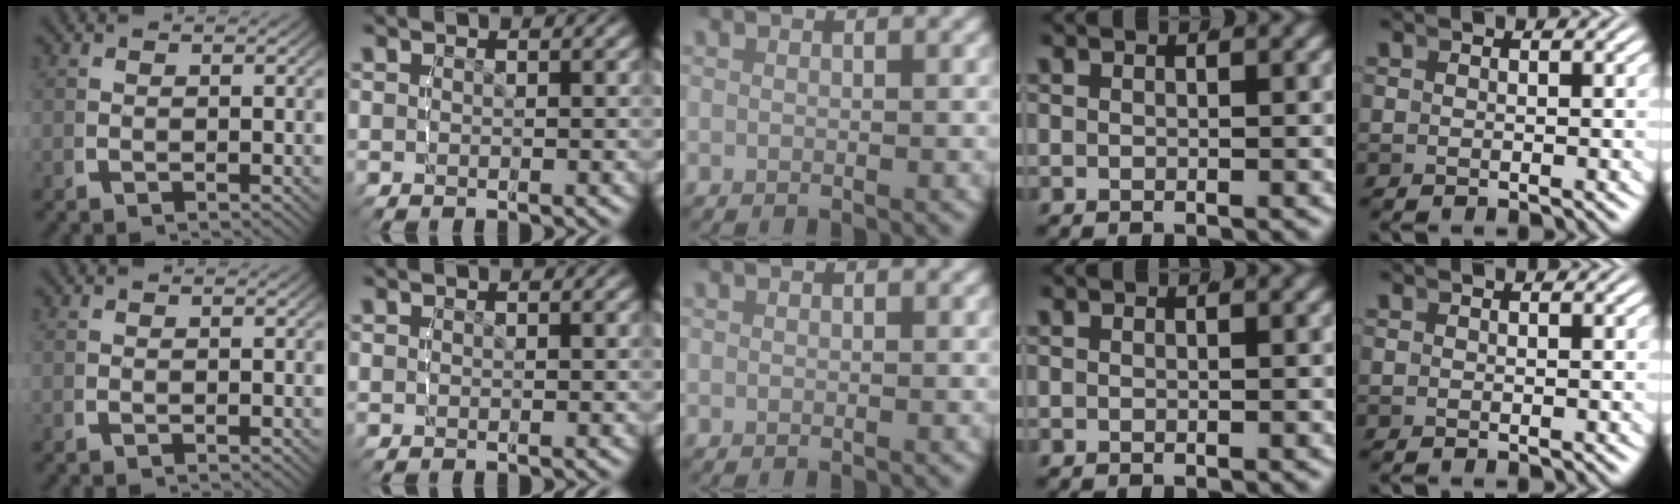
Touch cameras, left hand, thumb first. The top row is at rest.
{}